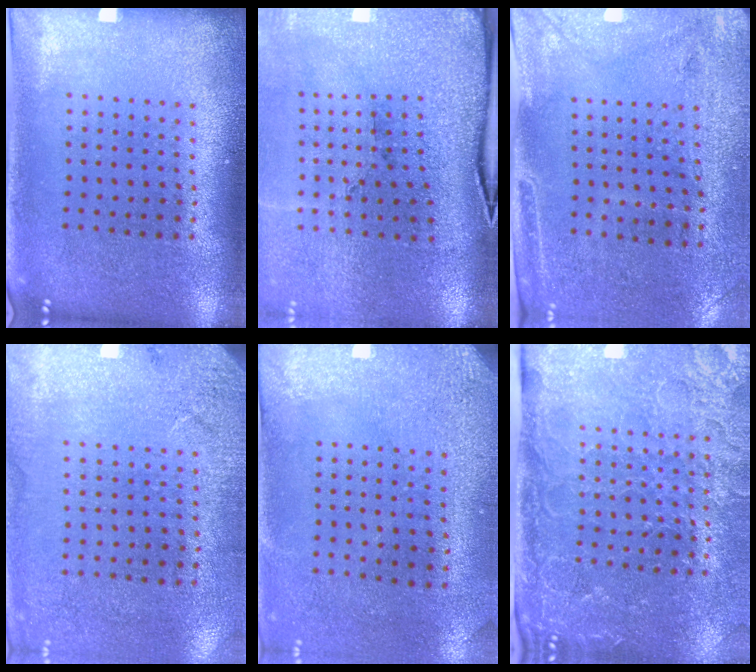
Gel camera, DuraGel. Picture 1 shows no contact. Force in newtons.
{"total": 3.6, "press": 3.3, "slide": 1.5}
{"total": 3.0, "press": 2.5, "slide": 1.5}
{"total": 2.7, "press": 2.2, "slide": 1.5}
{"total": 3.0, "press": 2.3, "slide": 1.9}
{"total": 4.3, "press": 3.6, "slide": 2.3}